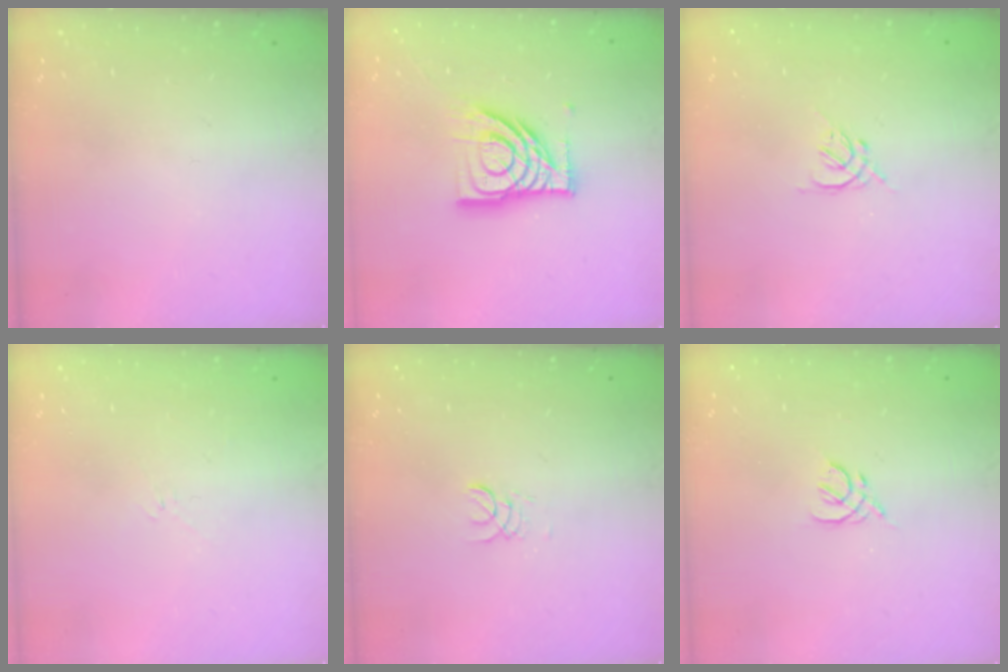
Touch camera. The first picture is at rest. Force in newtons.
{"total": 15.1, "press": 14.9, "slide": 1.9}
{"total": 1.3, "press": 1.2, "slide": 0.5}
{"total": 2.6, "press": 2.5, "slide": 0.6}
{"total": 2.0, "press": 2.0, "slide": 0.2}
{"total": 2.0, "press": 1.9, "slide": 0.6}